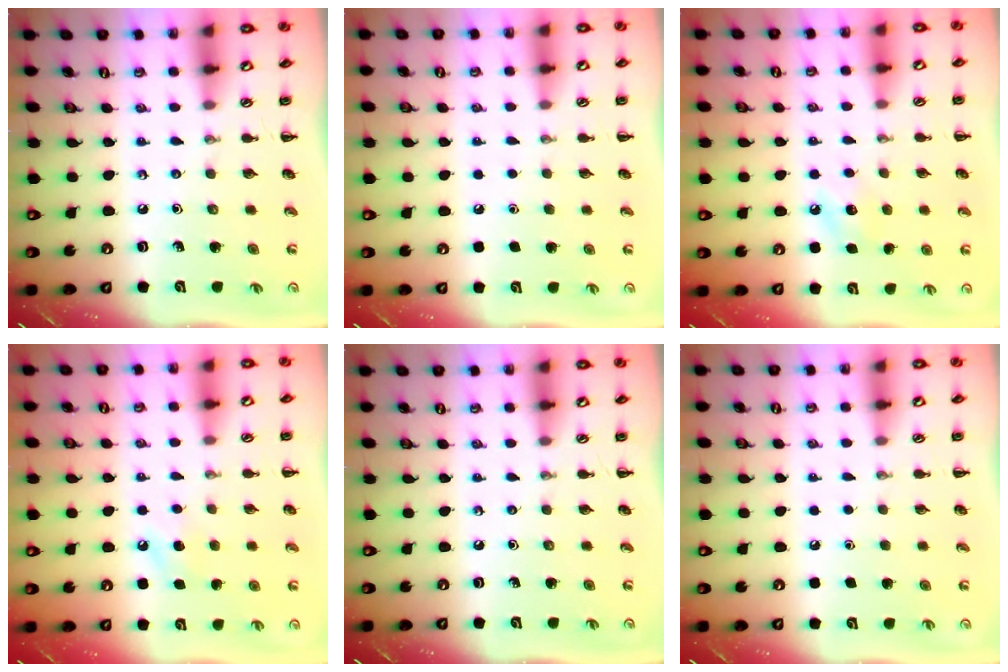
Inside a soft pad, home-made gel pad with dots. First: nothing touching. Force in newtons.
{"total": 1.7, "press": 1.7, "slide": 0.1}
{"total": 7.3, "press": 7.1, "slide": 1.7}
{"total": 5.6, "press": 5.4, "slide": 1.5}
{"total": 0.0}
{"total": 1.7, "press": 1.7, "slide": 0.1}